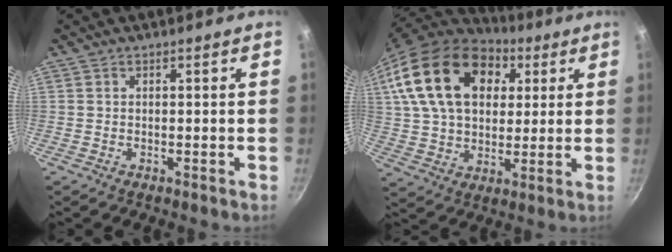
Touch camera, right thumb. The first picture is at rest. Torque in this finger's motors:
{"motor_torque": [0.13, 4.66, 1.66, 0.02, 0.68]}